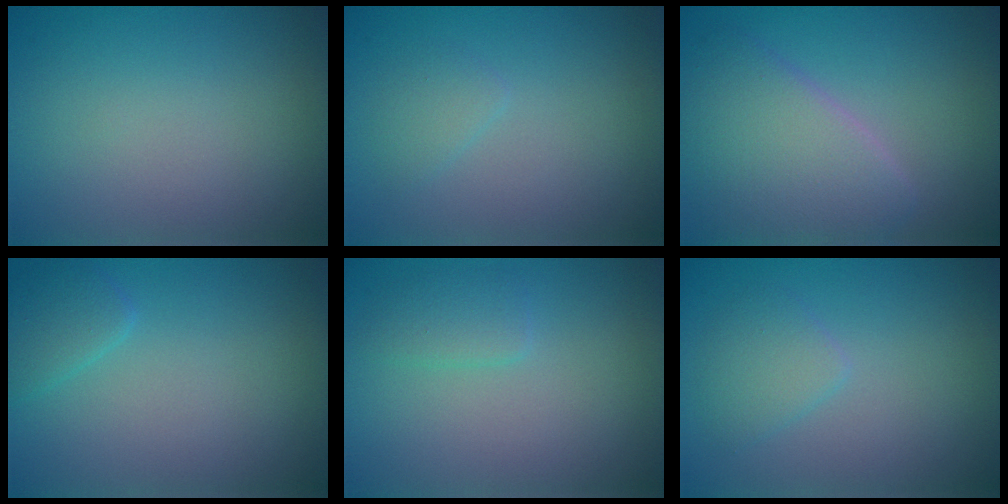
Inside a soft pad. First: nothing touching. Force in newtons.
{"total": 1.1, "press": 1.1, "slide": 0.1}
{"total": 5.9, "press": 5.9, "slide": 0.3}
{"total": 1.6, "press": 1.6, "slide": 0.1}
{"total": 1.4, "press": 1.4, "slide": 0.1}
{"total": 1.9, "press": 1.9, "slide": 0.1}